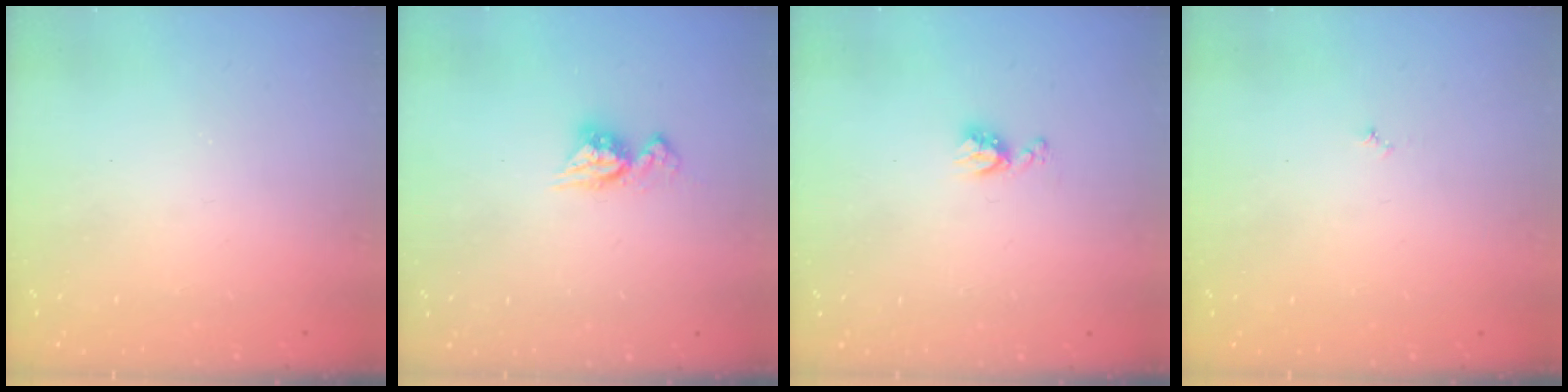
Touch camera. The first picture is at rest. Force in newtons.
{"total": 7.5, "press": 7.4, "slide": 0.8}
{"total": 5.2, "press": 5.1, "slide": 0.6}
{"total": 3.0, "press": 2.9, "slide": 0.3}